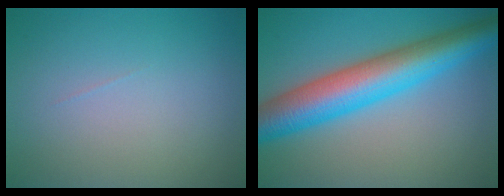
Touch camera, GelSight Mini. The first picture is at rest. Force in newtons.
{"total": 9.2, "press": 9.2, "slide": 0.2}